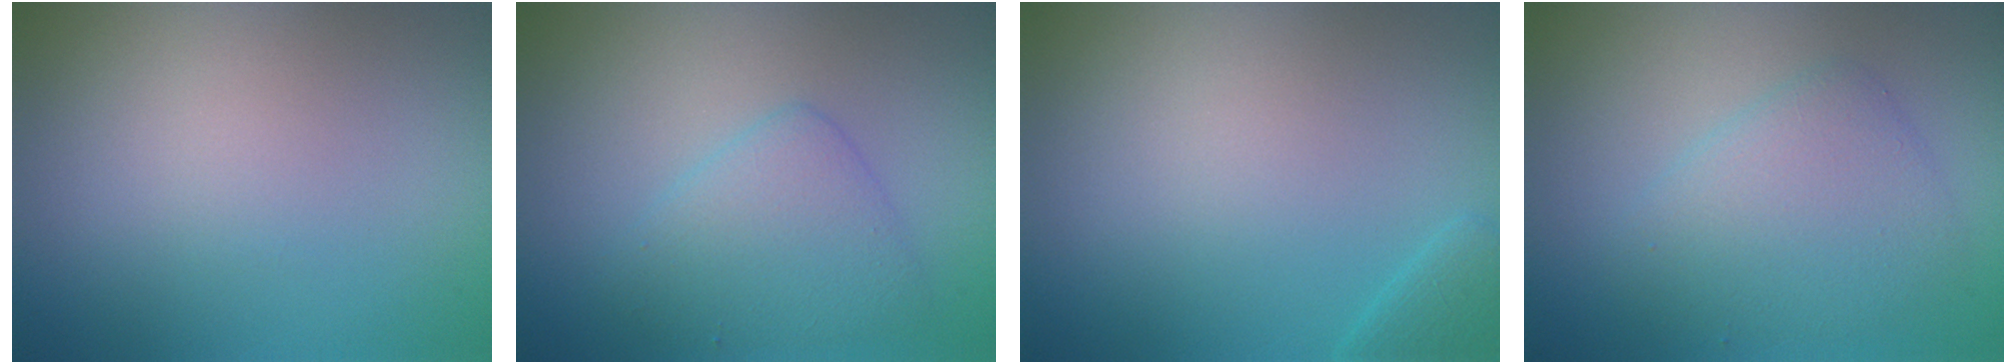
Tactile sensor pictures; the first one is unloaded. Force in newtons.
{"total": 1.9, "press": 1.9, "slide": 0.1}
{"total": 1.4, "press": 1.4, "slide": 0.1}
{"total": 3.8, "press": 3.8, "slide": 0.1}